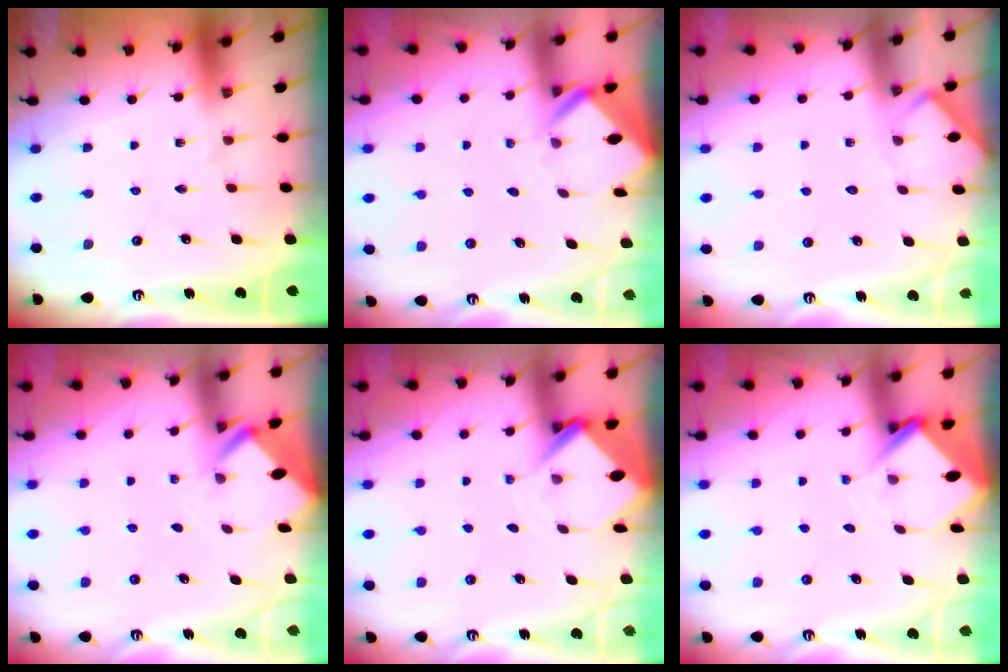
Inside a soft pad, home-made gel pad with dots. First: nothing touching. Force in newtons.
{"total": 2.4, "press": 2.4, "slide": 0.1}
{"total": 4.4, "press": 4.4, "slide": 0.5}
{"total": 2.4, "press": 2.4, "slide": 0.2}
{"total": 3.8, "press": 3.8, "slide": 0.2}
{"total": 3.4, "press": 3.3, "slide": 0.3}